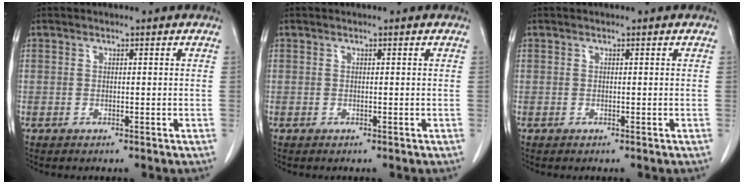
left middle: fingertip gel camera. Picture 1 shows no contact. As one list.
[{"total": 0.0}, {"total": 0.0}]